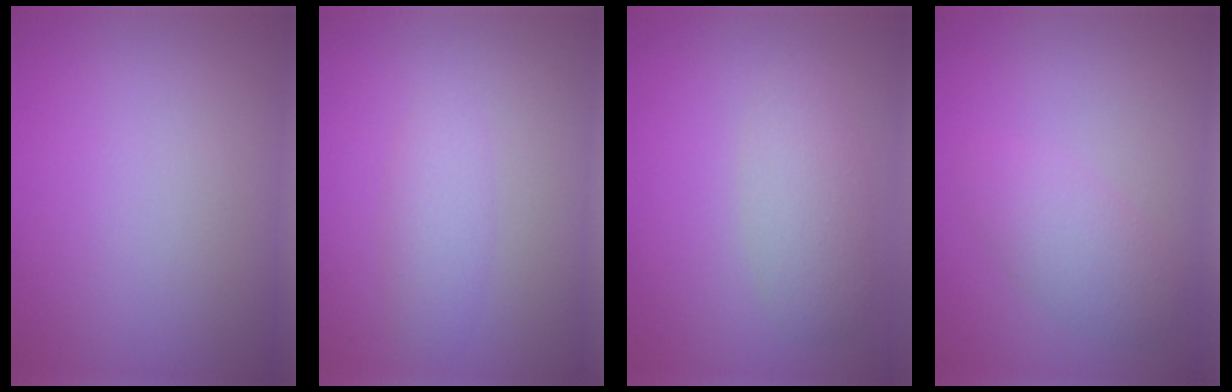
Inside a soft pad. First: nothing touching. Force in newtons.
{"total": 1.8, "press": 1.8, "slide": 0.1}
{"total": 2.9, "press": 2.9, "slide": 0.1}
{"total": 2.7, "press": 2.6, "slide": 0.1}